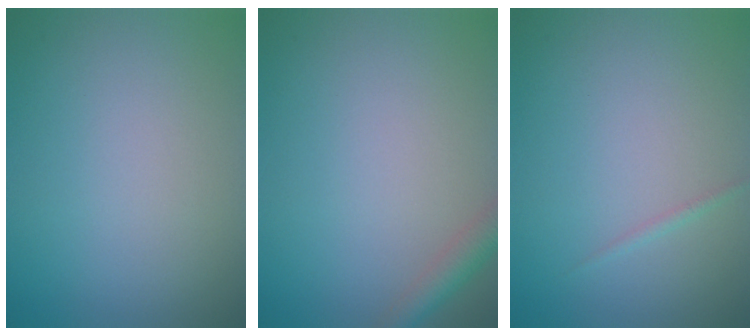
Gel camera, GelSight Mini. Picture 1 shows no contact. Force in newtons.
{"total": 2.3, "press": 2.3, "slide": 0.1}
{"total": 0.6, "press": 0.6, "slide": 0.1}